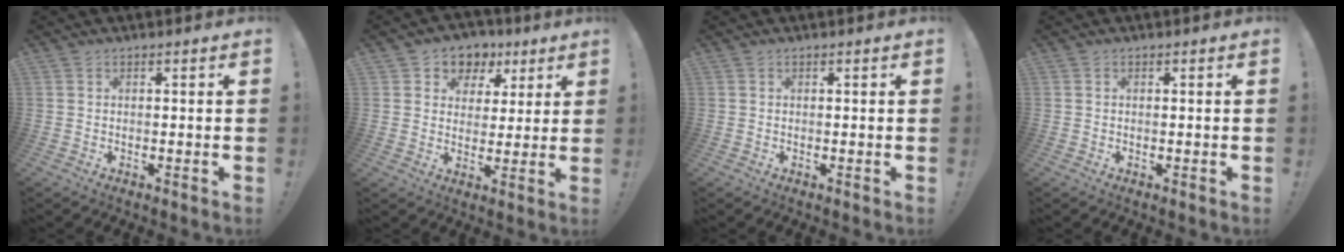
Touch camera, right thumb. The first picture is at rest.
{"total": 7.0, "force": [3.0, 6.2, 1.3], "torque": [-0.010, -0.022, 0.061]}
{"total": 0.0}
{"total": 0.0}